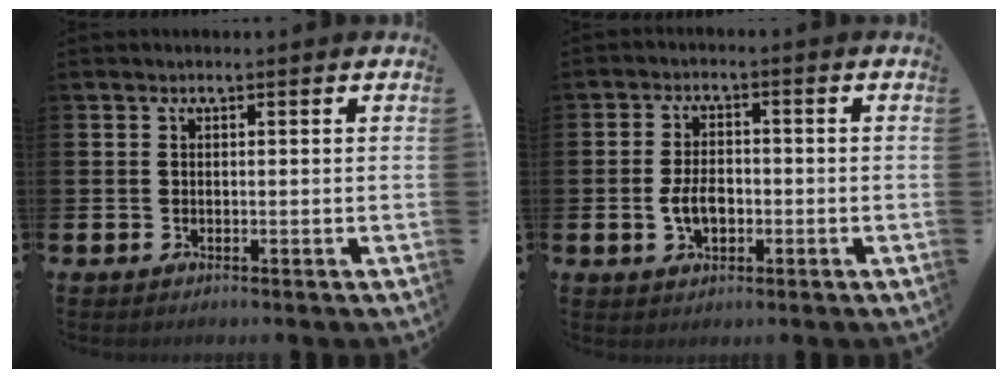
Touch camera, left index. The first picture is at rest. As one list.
[{"total": 4.1, "force": [-0.9, 2.5, 3.1], "torque": [-0.048, 0.002, -0.018]}]